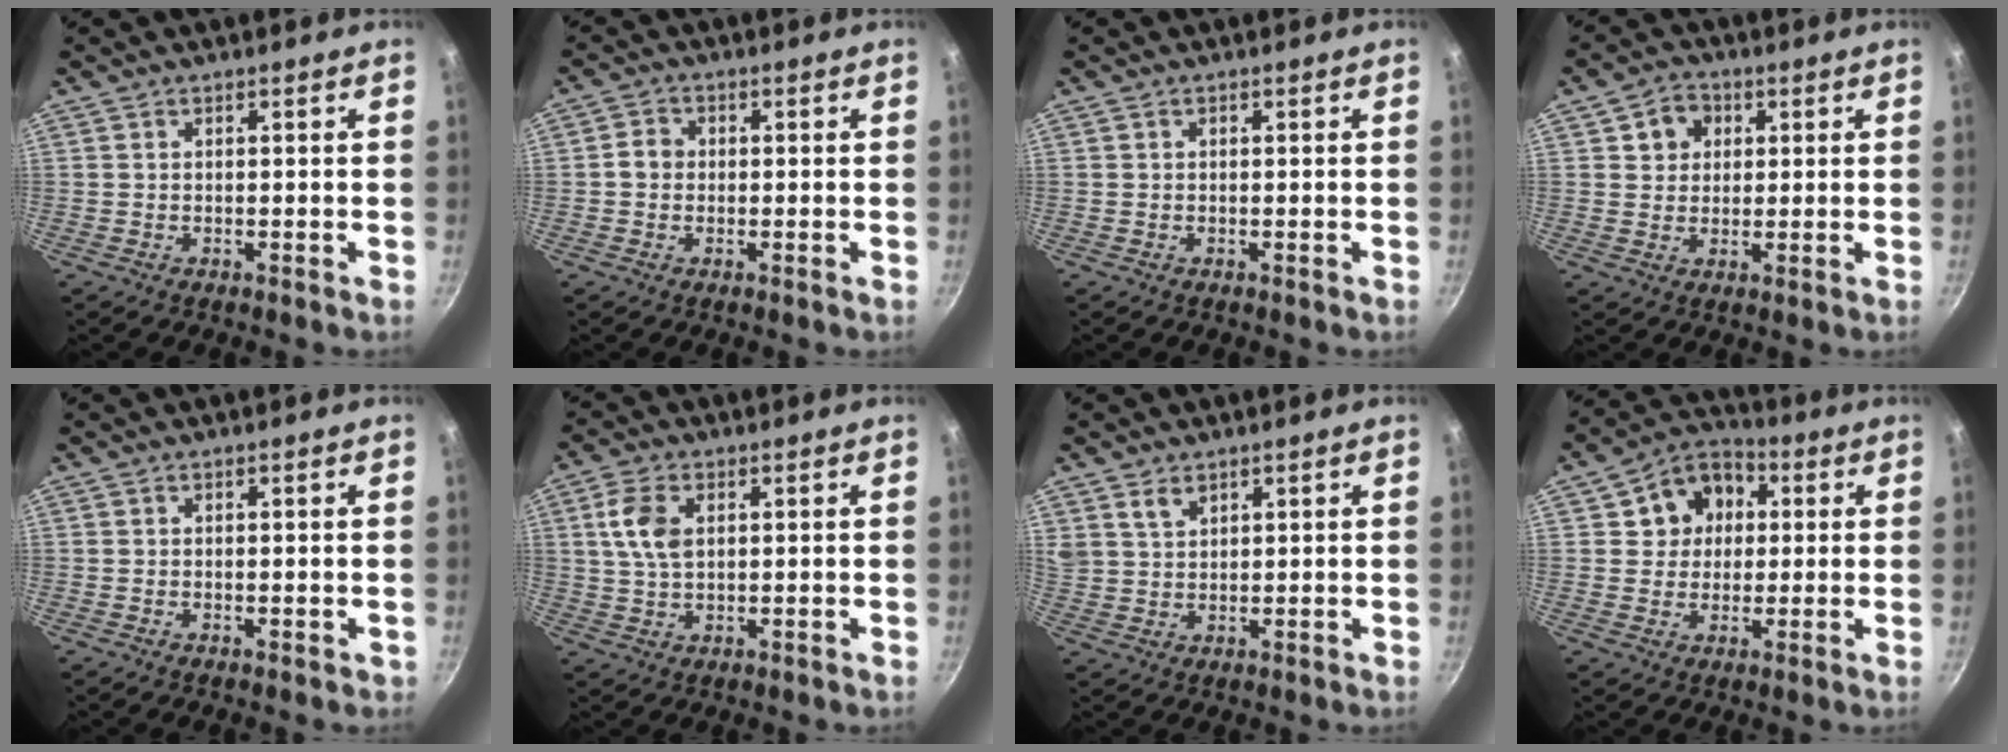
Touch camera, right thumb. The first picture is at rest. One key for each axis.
{"total": 3.0, "fx": -0.2, "fy": 2.7, "fz": 1.4, "tx": -0.012, "ty": 0.010, "tz": -0.009}
{"total": 0.0}
{"total": 5.6, "fx": 1.8, "fy": 4.8, "fz": 2.1, "tx": 0.002, "ty": 0.004, "tz": 0.025}
{"total": 0.6, "fx": -0.1, "fy": 0.3, "fz": 0.5, "tx": -0.003, "ty": 0.000, "tz": -0.001}
{"total": 6.9, "fx": 1.8, "fy": 4.2, "fz": 5.2, "tx": -0.099, "ty": 0.002, "tz": 0.033}
{"total": 4.3, "fx": 2.7, "fy": 2.7, "fz": 2.1, "tx": -0.031, "ty": -0.008, "tz": 0.056}
{"total": 10.1, "fx": 2.3, "fy": 8.6, "fz": 4.6, "tx": -0.037, "ty": 0.013, "tz": 0.024}